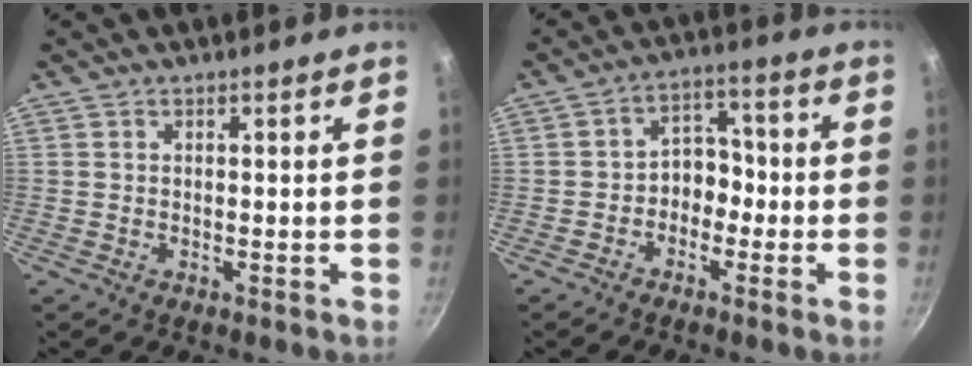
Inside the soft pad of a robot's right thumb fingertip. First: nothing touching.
{"total": 5.7, "force": [-2.0, 4.4, 3.1], "torque": [-0.001, 0.035, -0.041]}